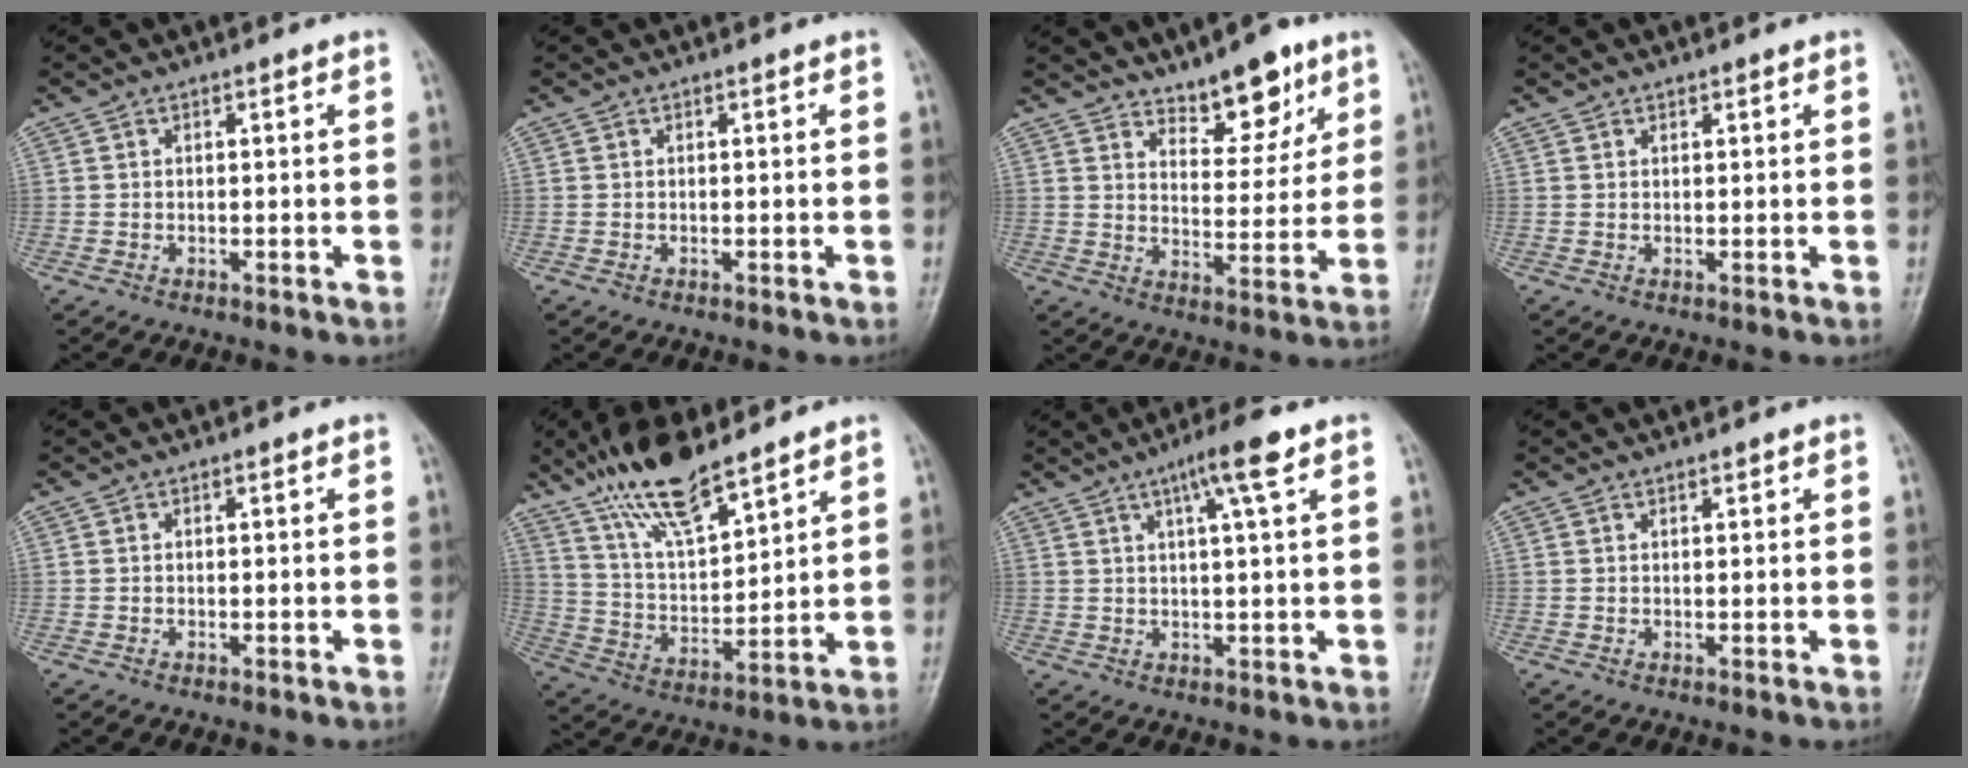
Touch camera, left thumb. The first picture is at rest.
{"total": 0.0}
{"total": 9.6, "force": [6.8, 4.1, 5.4], "torque": [-0.045, -0.050, 0.109]}
{"total": 0.5, "force": [0.5, 0.2, 0.0], "torque": [0.001, -0.003, 0.006]}
{"total": 0.0}
{"total": 15.2, "force": [11.3, 4.3, 9.1], "torque": [-0.148, -0.056, 0.220]}
{"total": 6.6, "force": [3.4, 0.2, 5.6], "torque": [-0.100, -0.002, 0.057]}
{"total": 0.7, "force": [0.6, 0.2, 0.3], "torque": [-0.006, -0.004, 0.009]}